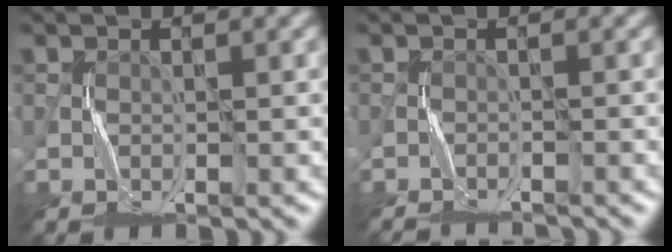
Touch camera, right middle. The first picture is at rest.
{"total": 3.5, "force": [-3.5, 0.2, 0.3], "torque": [-0.009, -0.003, -0.054]}